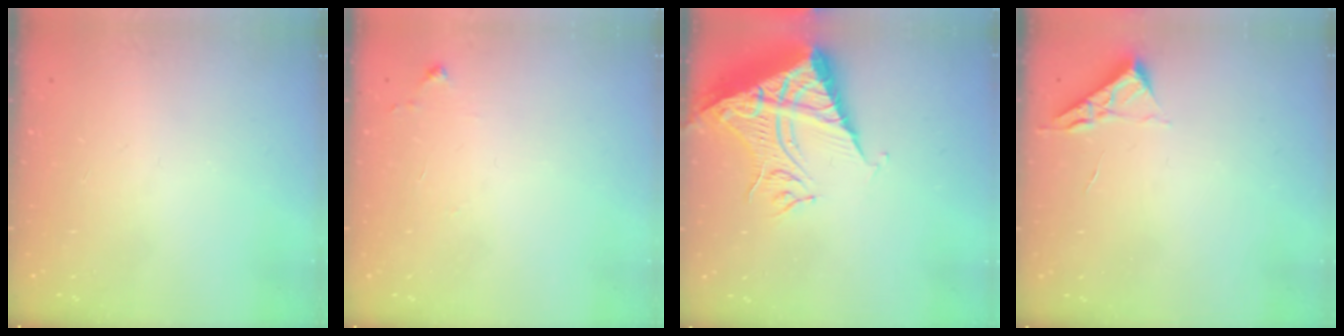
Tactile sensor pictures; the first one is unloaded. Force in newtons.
{"total": 4.7, "press": 4.7, "slide": 0.6}
{"total": 12.5, "press": 12.5, "slide": 1.2}
{"total": 3.5, "press": 3.4, "slide": 0.5}